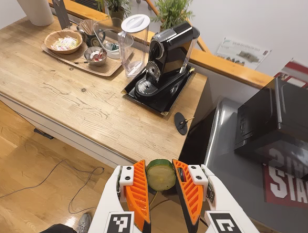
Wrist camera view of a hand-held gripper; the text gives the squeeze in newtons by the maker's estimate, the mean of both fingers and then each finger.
{"total": 9.9, "left": 10.1, "right": 9.8}